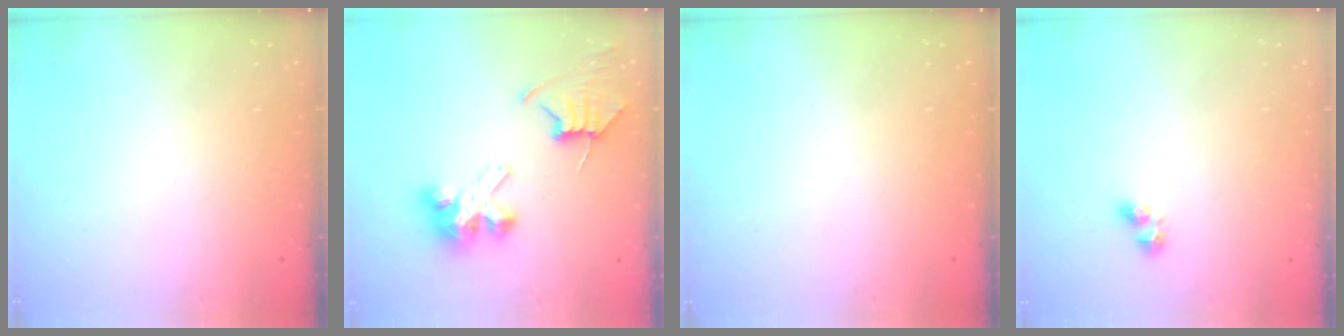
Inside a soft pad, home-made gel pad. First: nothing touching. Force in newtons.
{"total": 9.4, "press": 9.4, "slide": 0.7}
{"total": 0.0}
{"total": 4.4, "press": 4.3, "slide": 0.8}